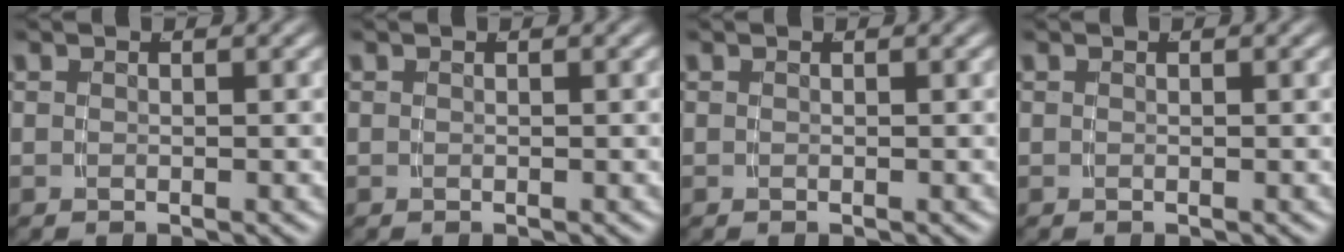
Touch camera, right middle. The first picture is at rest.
{"total": 0.0}
{"total": 0.0}
{"total": 0.0}